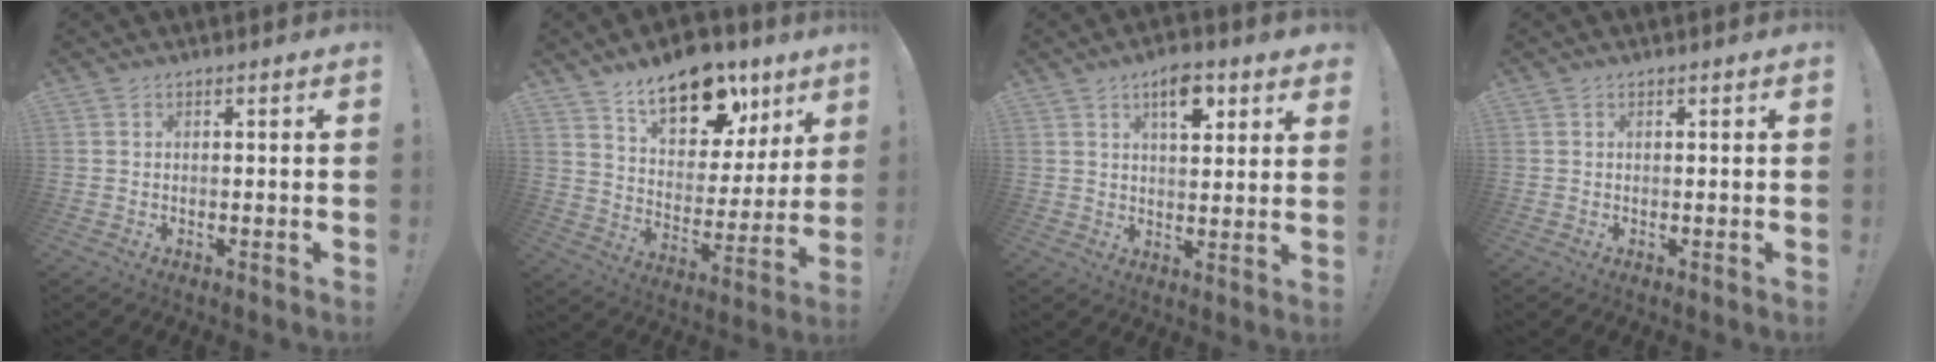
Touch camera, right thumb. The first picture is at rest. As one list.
[{"total": 17.8, "force": [12.2, 9.2, 9.2], "torque": [-0.118, -0.089, 0.214]}, {"total": 8.7, "force": [4.7, 3.9, 6.2], "torque": [-0.072, -0.020, 0.077]}, {"total": 0.0}]